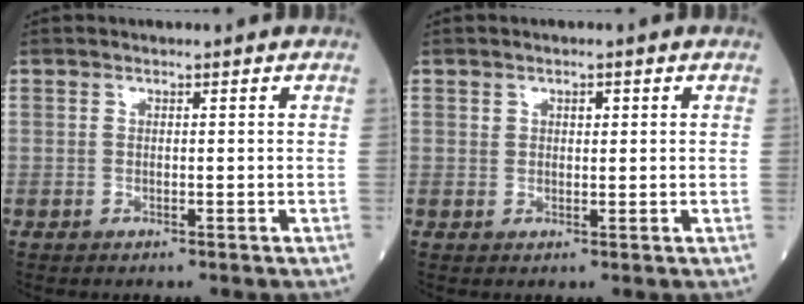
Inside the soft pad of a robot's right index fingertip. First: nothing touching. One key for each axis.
{"total": 1.4, "fx": 0.6, "fy": 0.8, "fz": 1.0, "tx": -0.015, "ty": 0.001, "tz": 0.009}